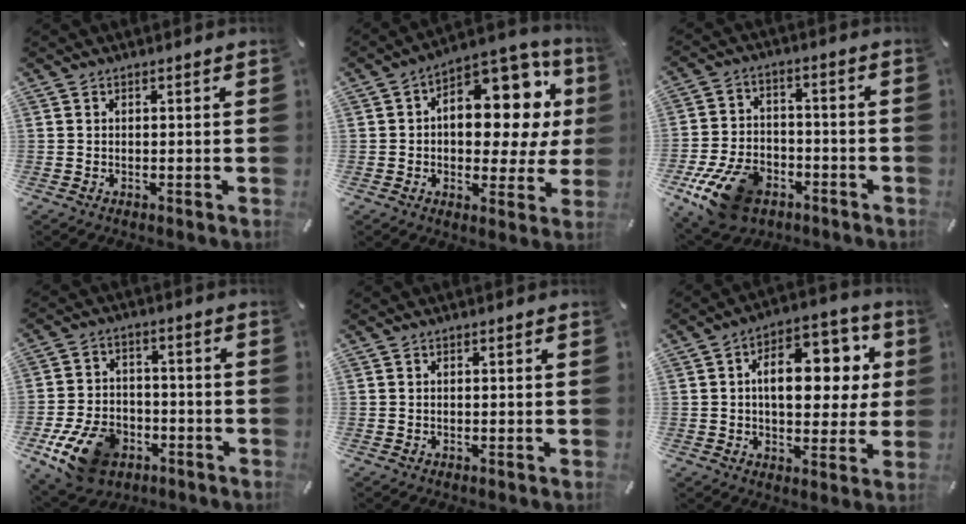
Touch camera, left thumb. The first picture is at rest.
{"total": 16.5, "force": [4.6, 9.5, 12.7], "torque": [-0.166, -0.043, 0.075]}
{"total": 15.0, "force": [-8.0, 9.5, 8.5], "torque": [-0.156, 0.049, -0.135]}
{"total": 13.6, "force": [-6.6, 9.2, 7.5], "torque": [-0.136, 0.039, -0.116]}
{"total": 0.0}
{"total": 15.7, "force": [3.5, 9.5, 12.0], "torque": [-0.161, -0.014, 0.060]}